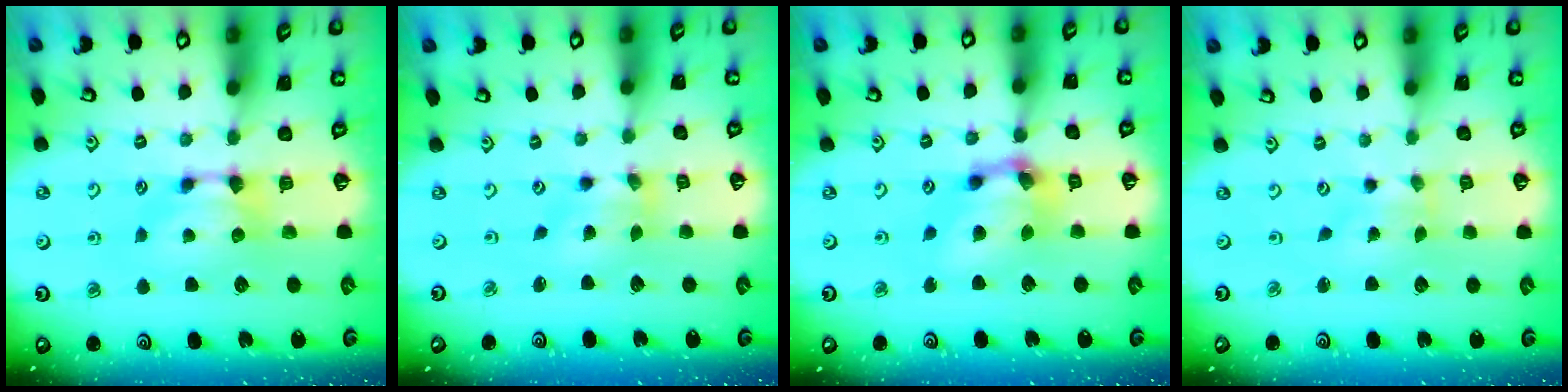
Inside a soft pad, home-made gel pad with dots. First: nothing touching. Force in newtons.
{"total": 1.6, "press": 0.2, "slide": 1.5}
{"total": 5.7, "press": 5.3, "slide": 2.1}
{"total": 3.3, "press": 3.2, "slide": 0.8}